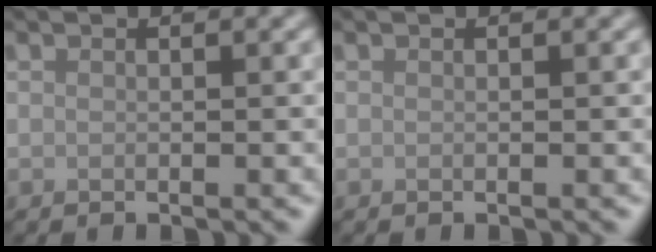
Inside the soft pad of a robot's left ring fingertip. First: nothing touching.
{"total": 0.0}